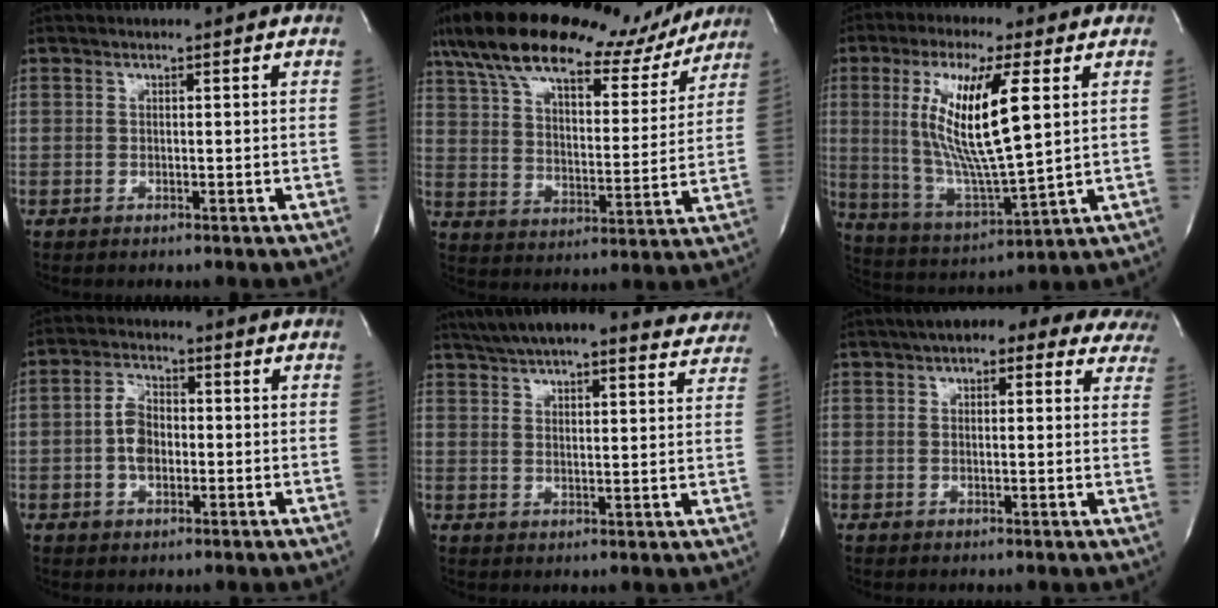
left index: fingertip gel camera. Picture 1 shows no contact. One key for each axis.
{"total": 24.2, "fx": 19.5, "fy": 7.7, "fz": 12.0, "tx": -0.206, "ty": 0.036, "tz": 0.287}
{"total": 15.5, "fx": 3.6, "fy": 1.9, "fz": 15.0, "tx": -0.306, "ty": -0.012, "tz": 0.068}
{"total": 5.0, "fx": -0.6, "fy": 3.1, "fz": 3.9, "tx": -0.081, "ty": 0.010, "tz": -0.014}
{"total": 21.1, "fx": 19.0, "fy": 3.9, "fz": 8.2, "tx": -0.135, "ty": 0.002, "tz": 0.239}
{"total": 16.8, "fx": 13.2, "fy": 5.4, "fz": 8.9, "tx": -0.108, "ty": 0.039, "tz": 0.147}